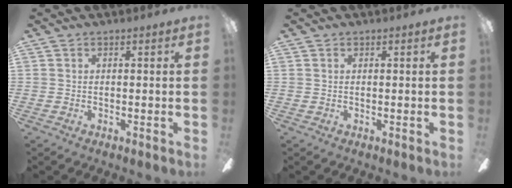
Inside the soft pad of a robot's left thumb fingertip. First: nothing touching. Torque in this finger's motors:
{"motor_torque": [0.01, 0.00, -0.20, 0.08, 0.00]}